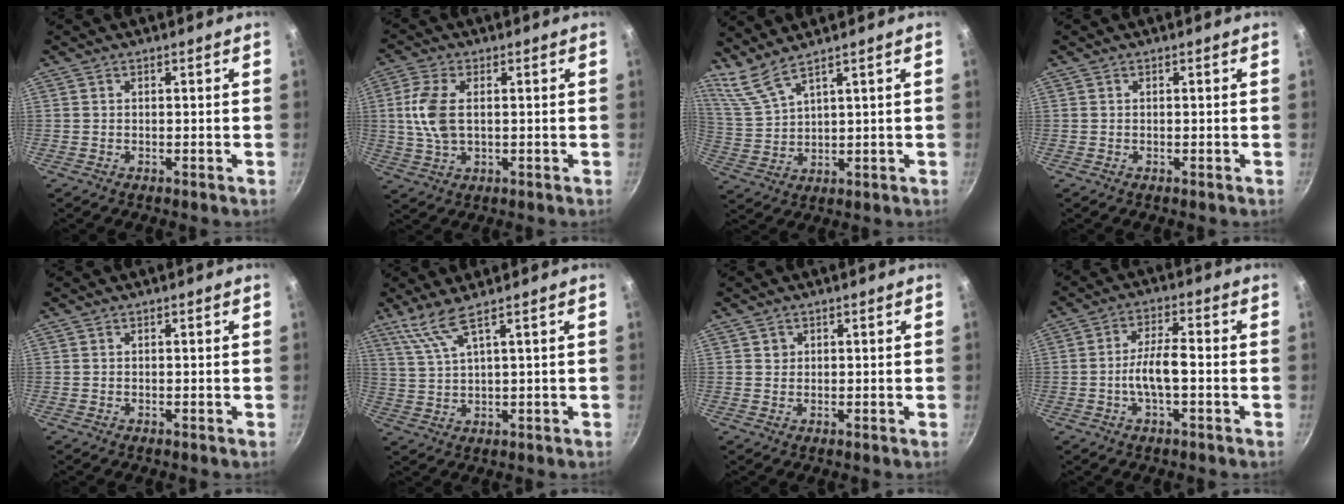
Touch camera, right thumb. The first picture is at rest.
{"total": 8.3, "force": [1.0, 4.6, 6.8], "torque": [-0.144, 0.004, 0.018]}
{"total": 6.0, "force": [5.2, 0.4, 3.1], "torque": [-0.071, -0.037, 0.122]}
{"total": 0.0}
{"total": 0.0}
{"total": 5.3, "force": [3.4, 0.1, 4.0], "torque": [-0.090, -0.017, 0.082]}
{"total": 1.2, "force": [0.5, 1.1, 0.2], "torque": [0.004, 0.002, 0.005]}
{"total": 6.7, "force": [-1.6, 2.2, 6.2], "torque": [-0.113, 0.026, -0.034]}